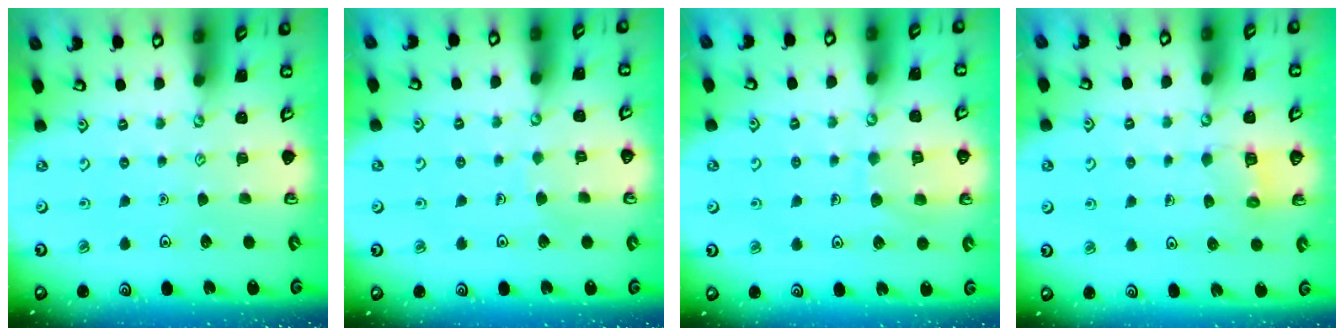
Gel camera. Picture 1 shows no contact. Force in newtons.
{"total": 2.2, "press": 2.2, "slide": 0.1}
{"total": 7.5, "press": 7.5, "slide": 0.7}
{"total": 5.7, "press": 5.7, "slide": 0.3}